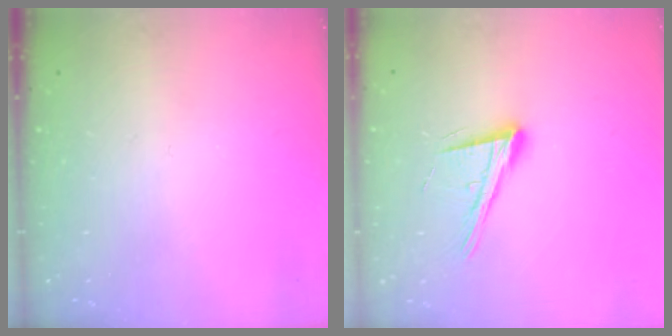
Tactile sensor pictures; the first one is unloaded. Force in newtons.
{"total": 14.6, "press": 14.0, "slide": 3.9}